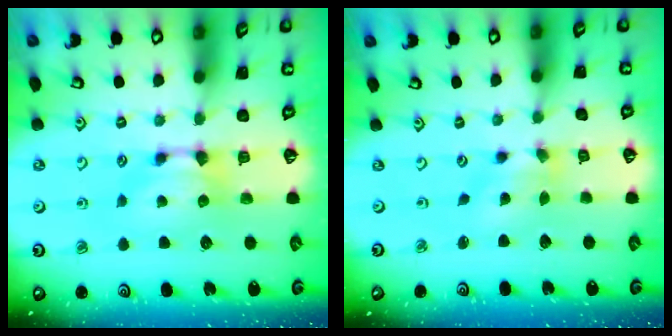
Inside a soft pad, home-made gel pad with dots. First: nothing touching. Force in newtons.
{"total": 1.4, "press": 0.6, "slide": 1.3}